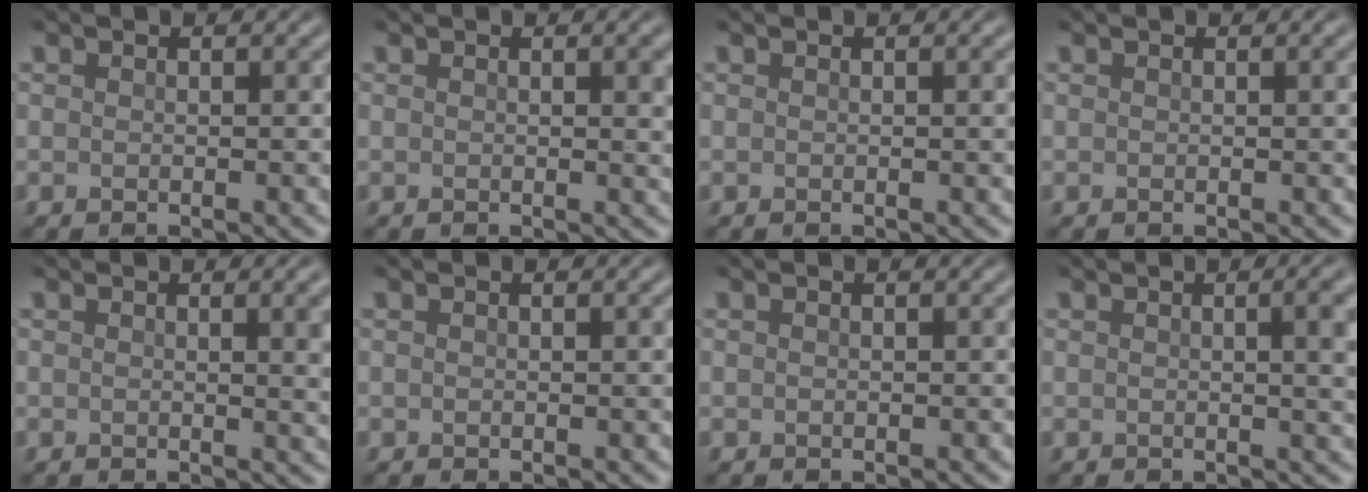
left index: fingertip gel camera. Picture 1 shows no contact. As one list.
[{"total": 2.2, "force": [0.5, 0.6, 2.1], "torque": [-0.016, 0.001, 0.005]}, {"total": 1.0, "force": [0.2, 0.2, 0.9], "torque": [-0.007, 0.003, 0.000]}, {"total": 1.3, "force": [0.3, 0.3, 1.2], "torque": [-0.012, 0.003, 0.002]}, {"total": 4.0, "force": [0.8, 1.3, 3.6], "torque": [-0.031, 0.005, 0.008]}, {"total": 1.1, "force": [0.2, 0.3, 1.0], "torque": [-0.008, 0.003, 0.000]}, {"total": 0.0}, {"total": 4.9, "force": [0.7, 1.8, 4.5], "torque": [-0.030, 0.014, 0.006]}]